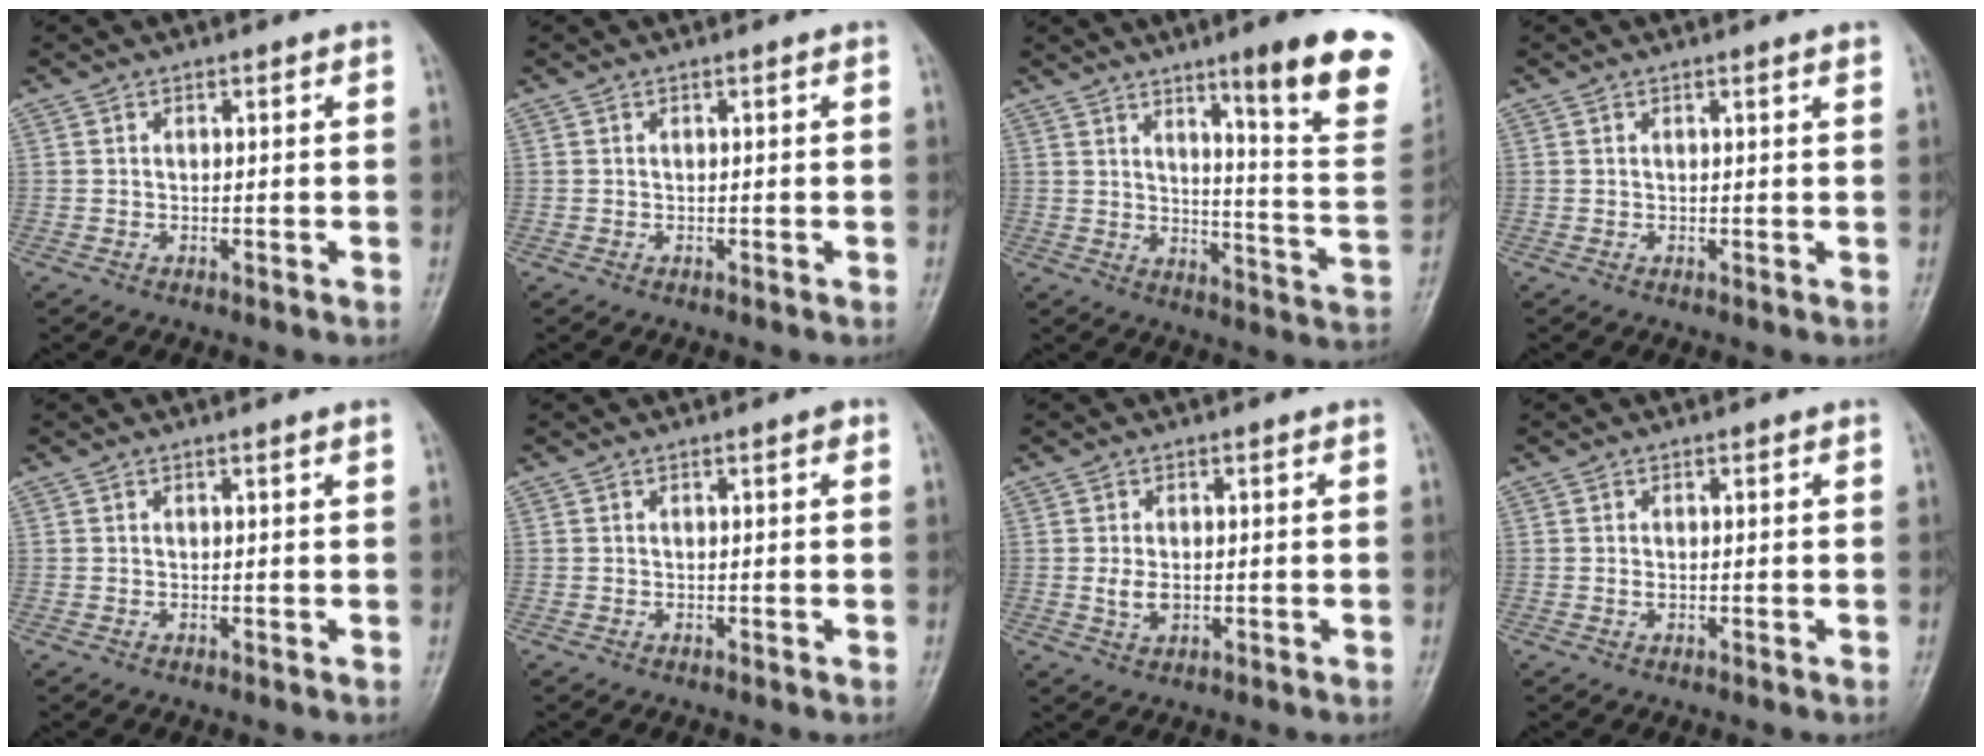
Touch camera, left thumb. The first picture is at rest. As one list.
[{"total": 0.0}, {"total": 19.5, "force": [11.0, 1.9, 15.9], "torque": [-0.179, -0.066, 0.151]}, {"total": 1.0, "force": [0.8, 0.0, 0.7], "torque": [-0.007, -0.001, 0.009]}, {"total": 0.6, "force": [0.4, -0.1, 0.4], "torque": [-0.015, -0.003, 0.009]}, {"total": 0.7, "force": [0.4, 0.2, 0.6], "torque": [-0.009, 0.001, 0.001]}, {"total": 3.0, "force": [-0.1, 2.0, 2.2], "torque": [-0.038, -0.004, 0.000]}, {"total": 0.6, "force": [0.0, 0.4, 0.4], "torque": [-0.008, -0.001, -0.001]}]